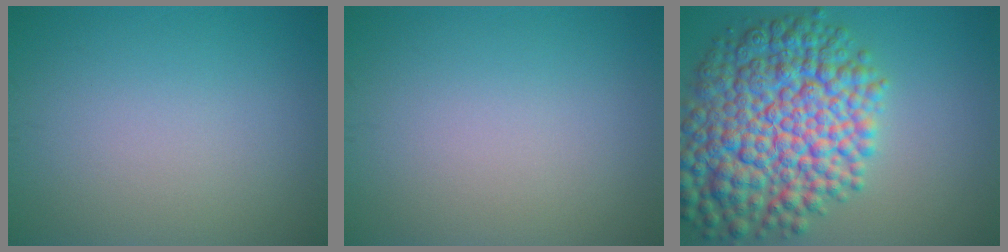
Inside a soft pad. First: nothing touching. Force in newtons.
{"total": 0.0}
{"total": 12.6, "press": 12.6, "slide": 0.3}